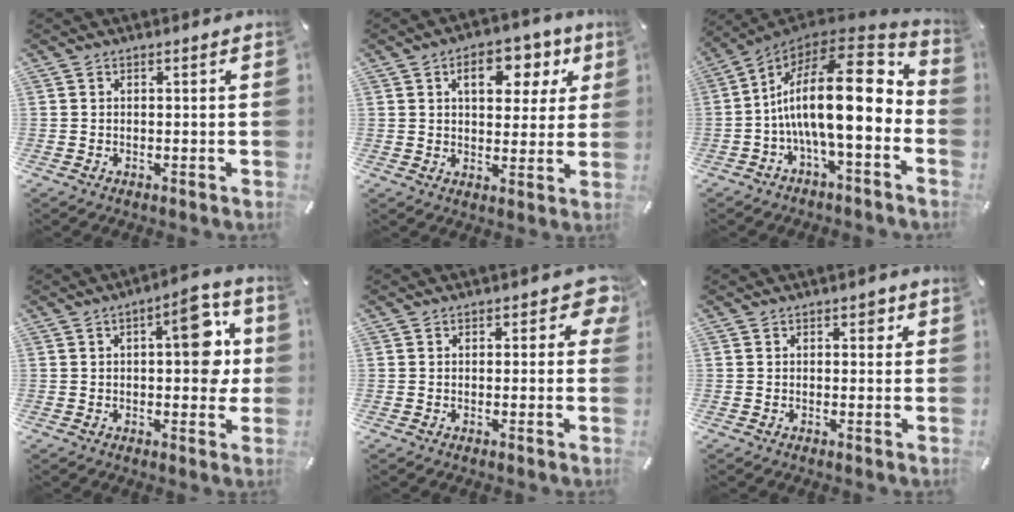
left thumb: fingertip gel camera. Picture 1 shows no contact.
{"total": 10.4, "force": [4.4, 6.7, 6.6], "torque": [-0.081, -0.008, 0.066]}
{"total": 22.4, "force": [-0.4, 7.9, 21.0], "torque": [-0.377, -0.026, -0.015]}
{"total": 12.8, "force": [2.5, 5.7, 11.2], "torque": [-0.130, -0.010, 0.033]}
{"total": 4.0, "force": [1.3, 2.4, 2.9], "torque": [-0.028, -0.001, 0.016]}
{"total": 1.7, "force": [0.6, 1.3, 1.0], "torque": [0.002, -0.002, 0.003]}